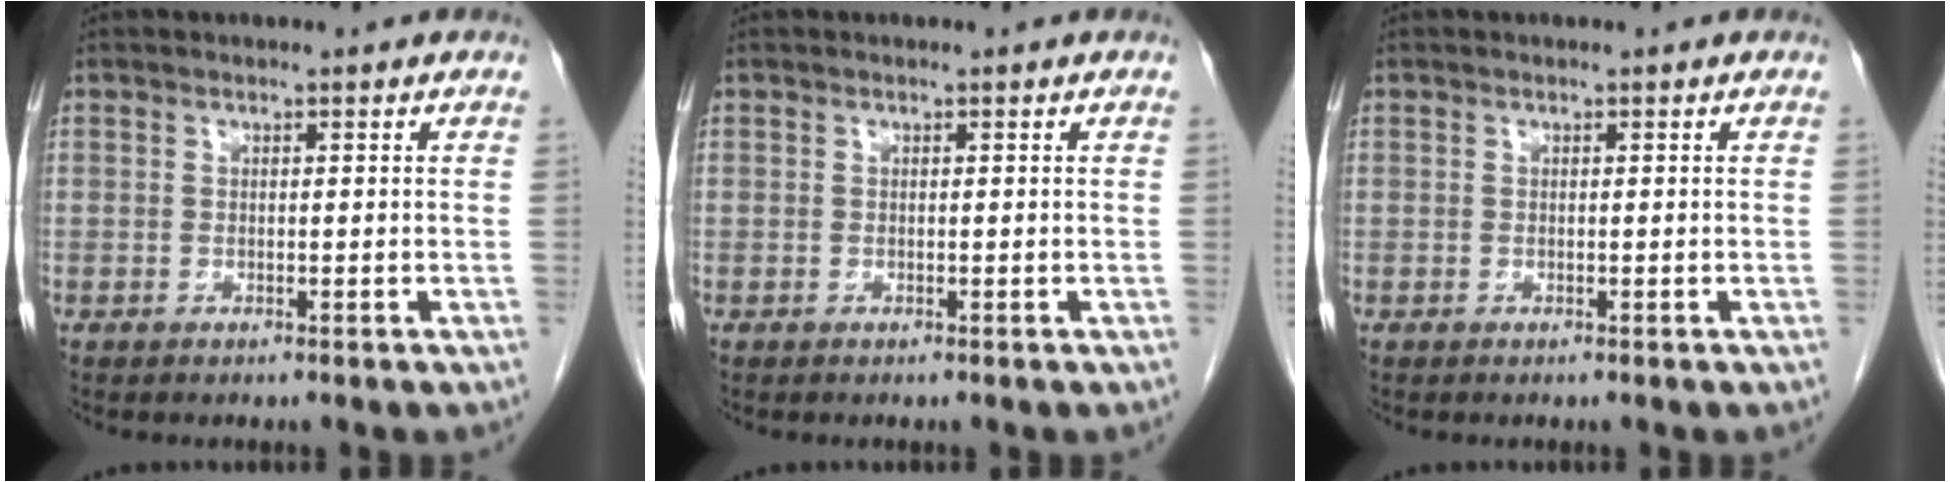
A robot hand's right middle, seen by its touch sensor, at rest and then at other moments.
{"total": 0.0}
{"total": 0.0}